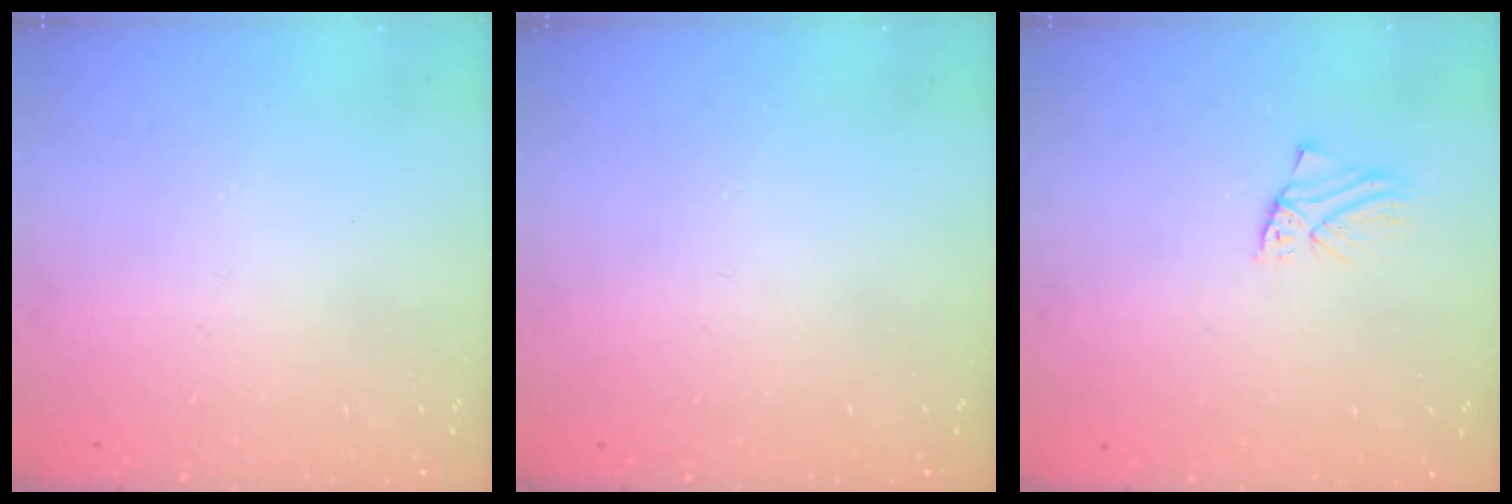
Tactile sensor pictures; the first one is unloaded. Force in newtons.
{"total": 0.0}
{"total": 1.2, "press": 1.2, "slide": 0.1}